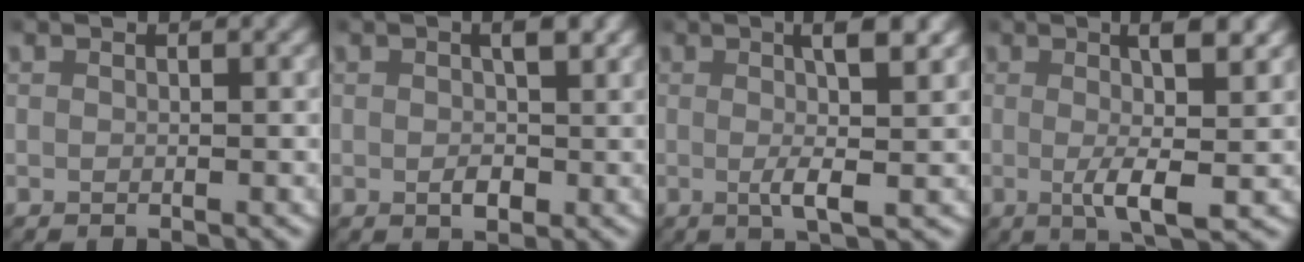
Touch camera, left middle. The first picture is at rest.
{"total": 2.6, "force": [0.2, 1.5, 2.2], "torque": [-0.034, -0.006, 0.012]}
{"total": 4.5, "force": [0.8, 0.7, 4.4], "torque": [-0.073, 0.000, 0.016]}
{"total": 5.5, "force": [0.6, 1.2, 5.4], "torque": [-0.086, -0.005, 0.016]}